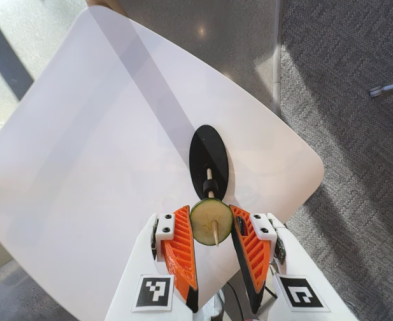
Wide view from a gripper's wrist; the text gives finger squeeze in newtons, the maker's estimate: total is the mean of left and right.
{"total": 9.5, "left": 8.9, "right": 10.2}